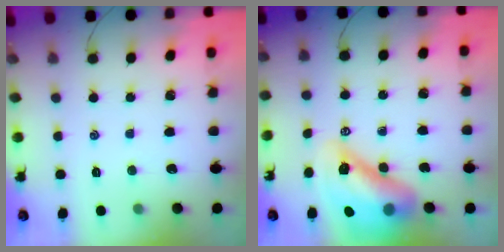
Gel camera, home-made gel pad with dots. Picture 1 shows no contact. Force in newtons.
{"total": 18.0, "press": 17.2, "slide": 5.4}